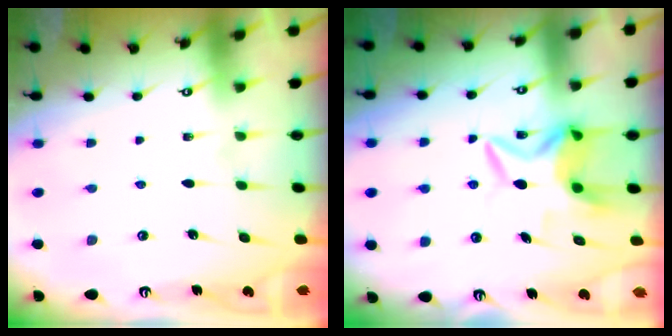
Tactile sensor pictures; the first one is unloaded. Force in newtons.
{"total": 7.0, "press": 7.0, "slide": 0.6}